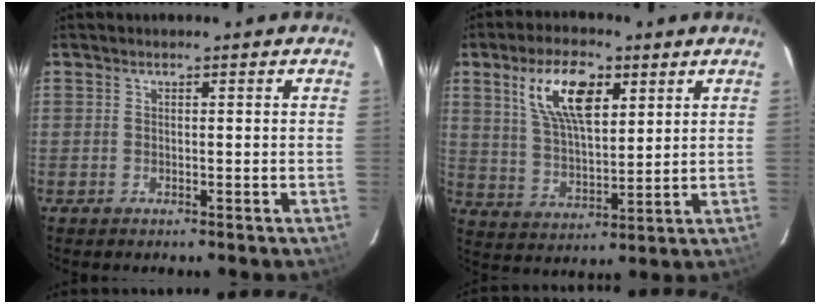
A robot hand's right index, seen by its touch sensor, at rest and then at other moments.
{"total": 12.4, "force": [5.6, 5.2, 9.7], "torque": [-0.182, 0.014, 0.109]}